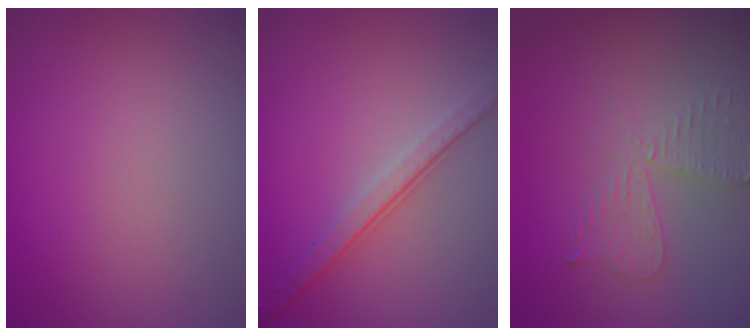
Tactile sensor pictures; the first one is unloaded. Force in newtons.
{"total": 3.9, "press": 2.7, "slide": 2.8}
{"total": 2.6, "press": 2.5, "slide": 0.5}